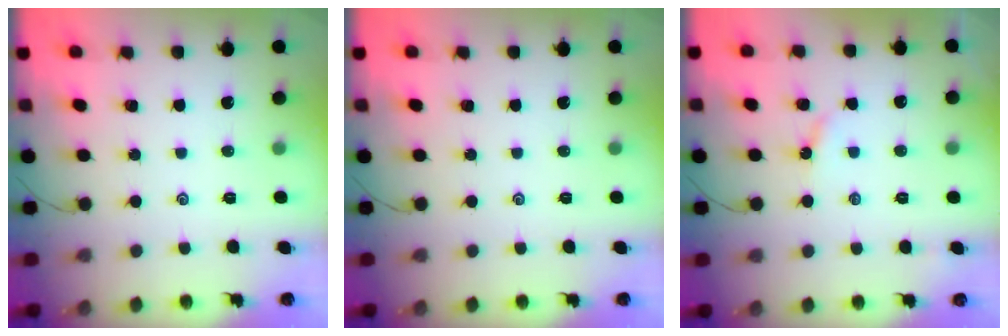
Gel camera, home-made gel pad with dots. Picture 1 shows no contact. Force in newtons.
{"total": 0.0}
{"total": 3.6, "press": 3.6, "slide": 0.5}